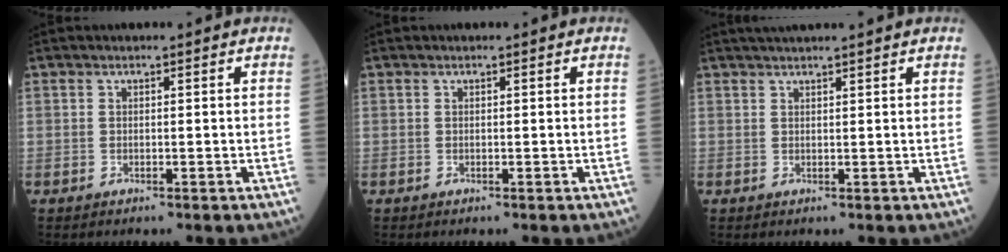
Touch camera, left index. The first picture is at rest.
{"total": 0.0}
{"total": 5.4, "force": [4.7, -0.4, 2.6], "torque": [-0.034, 0.030, 0.070]}